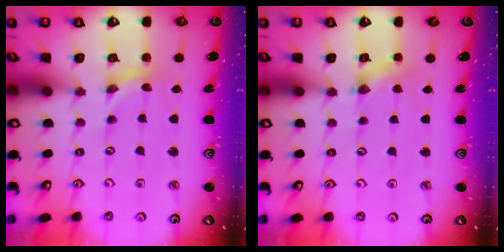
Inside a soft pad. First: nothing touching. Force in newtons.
{"total": 0.8, "press": 0.7, "slide": 0.2}